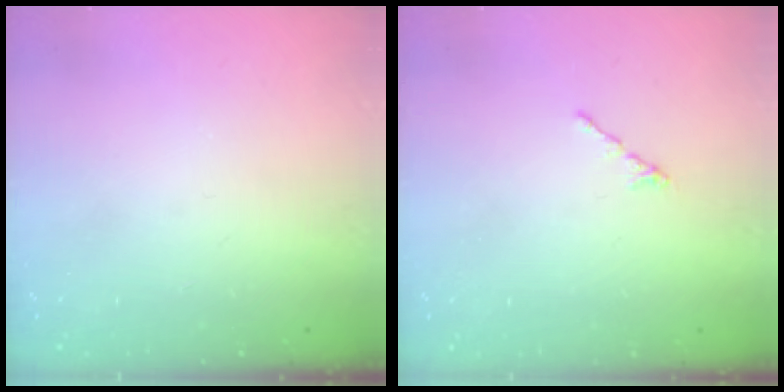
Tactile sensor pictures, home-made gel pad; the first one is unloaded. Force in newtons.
{"total": 0.5, "press": 0.4, "slide": 0.3}